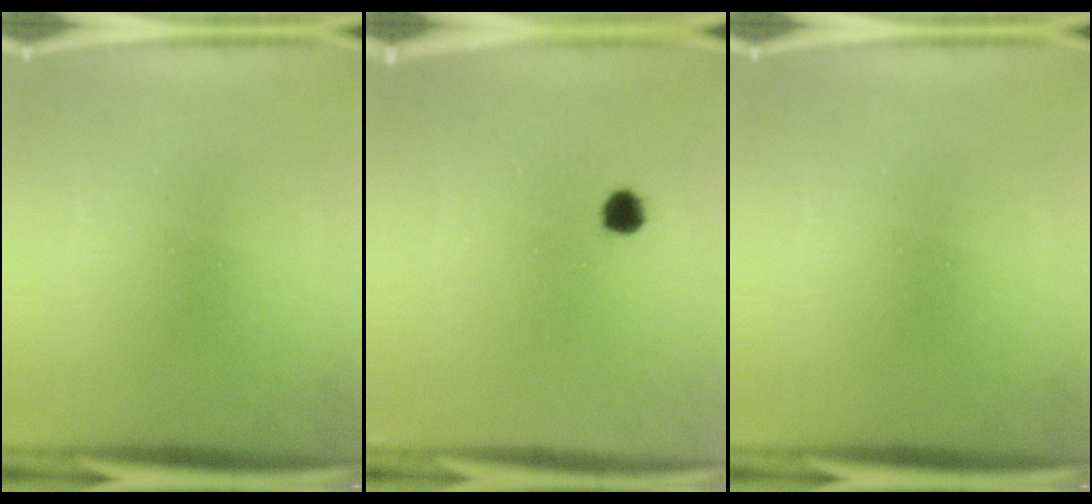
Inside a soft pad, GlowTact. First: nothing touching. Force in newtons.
{"total": 2.4}
{"total": 0.0}